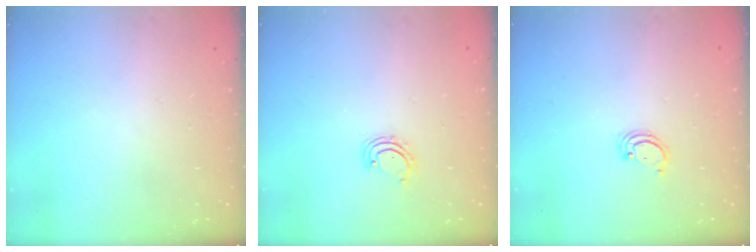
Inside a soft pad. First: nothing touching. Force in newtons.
{"total": 2.7, "press": 2.6, "slide": 0.5}
{"total": 1.7, "press": 1.7, "slide": 0.1}